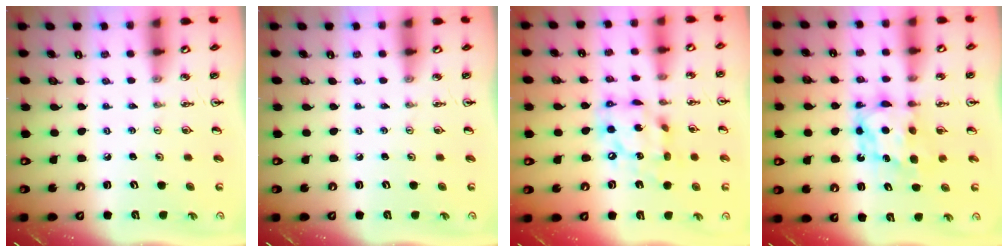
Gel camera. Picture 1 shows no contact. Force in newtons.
{"total": 0.0}
{"total": 13.4, "press": 13.3, "slide": 1.5}
{"total": 6.6, "press": 6.6, "slide": 0.6}